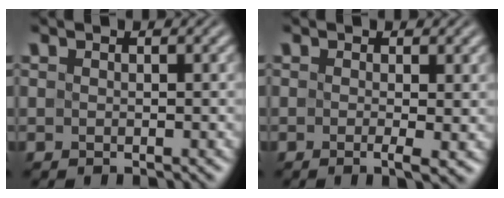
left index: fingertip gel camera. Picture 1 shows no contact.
{"total": 2.3, "force": [-0.3, 0.4, 2.2], "torque": [-0.028, -0.011, -0.006]}